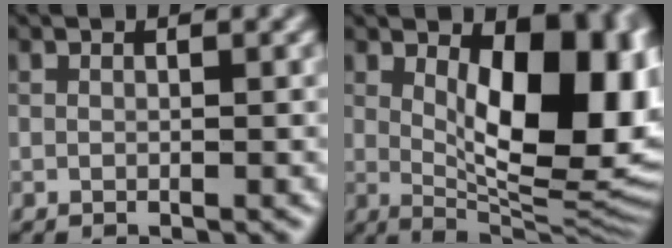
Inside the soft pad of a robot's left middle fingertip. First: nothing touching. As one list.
[{"total": 13.4, "force": [2.3, 6.2, 11.7], "torque": [-0.135, -0.010, 0.041]}]